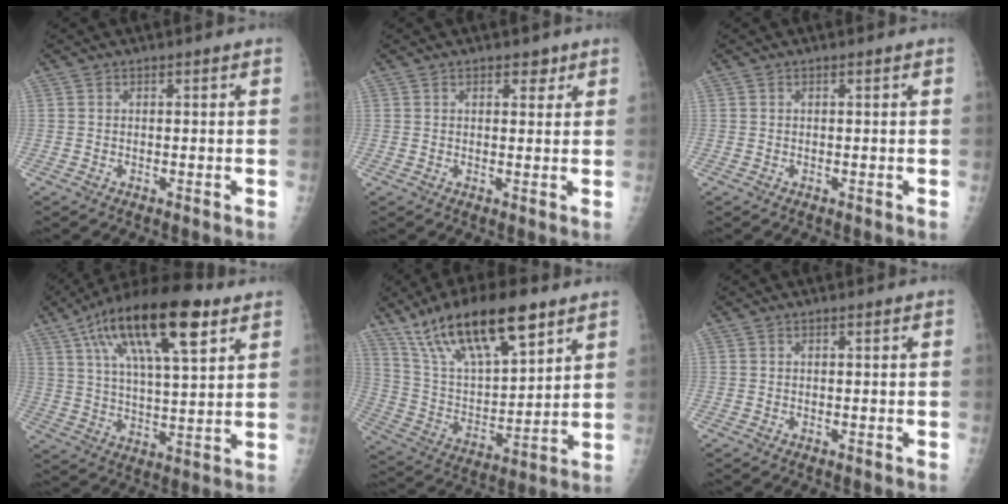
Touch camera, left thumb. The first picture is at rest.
{"total": 2.3, "force": [1.5, 1.4, 1.2], "torque": [0.000, -0.007, 0.019]}
{"total": 0.0}
{"total": 21.3, "force": [10.5, 7.2, 17.0], "torque": [-0.286, -0.012, 0.178]}
{"total": 21.4, "force": [13.6, 7.4, 14.8], "torque": [-0.238, -0.041, 0.255]}
{"total": 0.0}